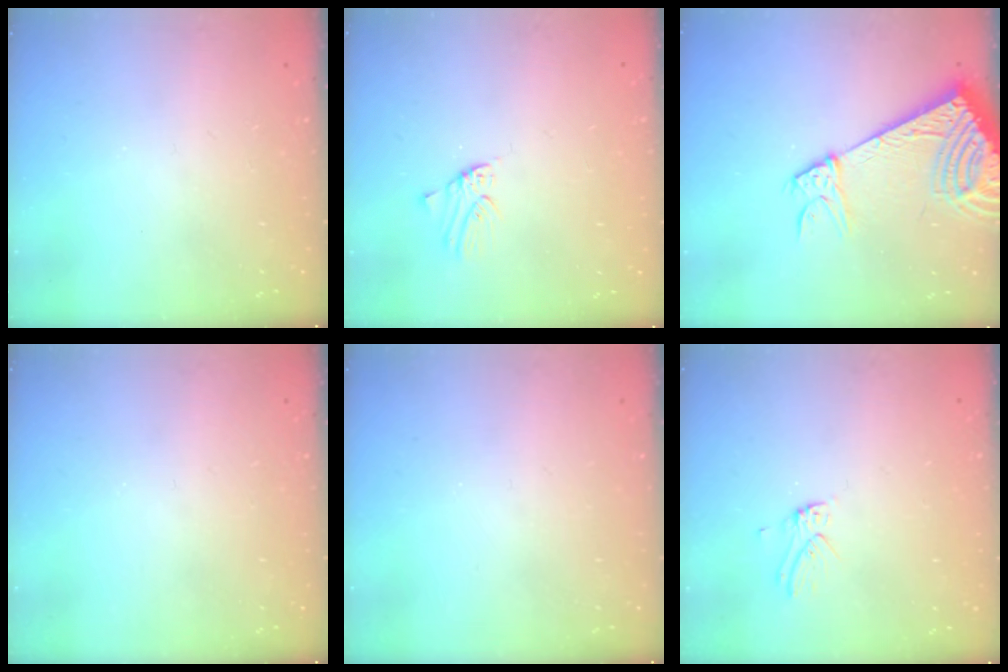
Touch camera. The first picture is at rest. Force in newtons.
{"total": 0.0}
{"total": 15.2, "press": 15.0, "slide": 2.6}
{"total": 0.0}
{"total": 0.0}
{"total": 2.7, "press": 2.7, "slide": 0.3}